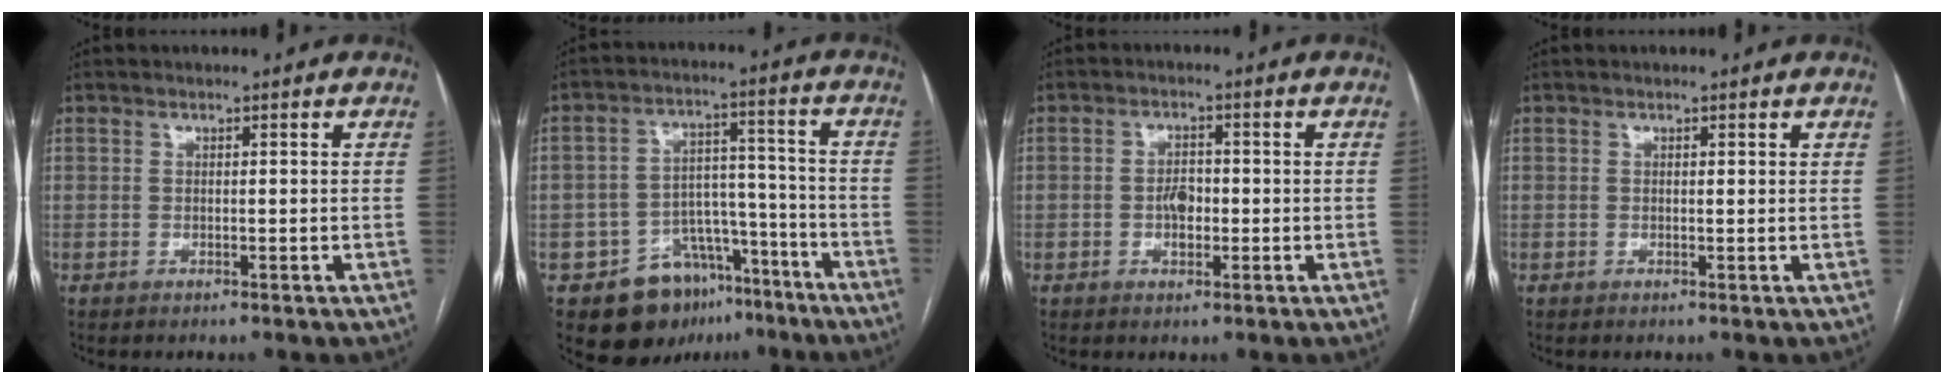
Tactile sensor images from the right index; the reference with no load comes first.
{"total": 13.0, "force": [-8.1, 8.6, 5.2], "torque": [-0.064, 0.047, -0.116]}
{"total": 3.1, "force": [-0.6, 1.8, 2.4], "torque": [-0.041, 0.004, -0.011]}
{"total": 0.0}